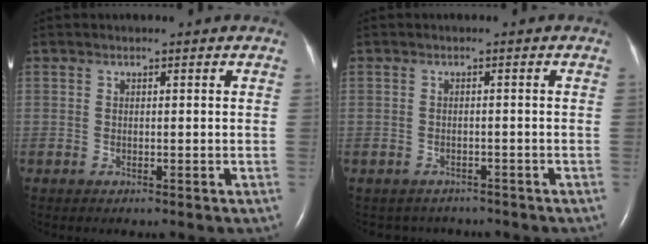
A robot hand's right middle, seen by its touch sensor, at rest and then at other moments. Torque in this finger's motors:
{"motor_torque": [0.24, -0.25, 0.01, 0.00]}